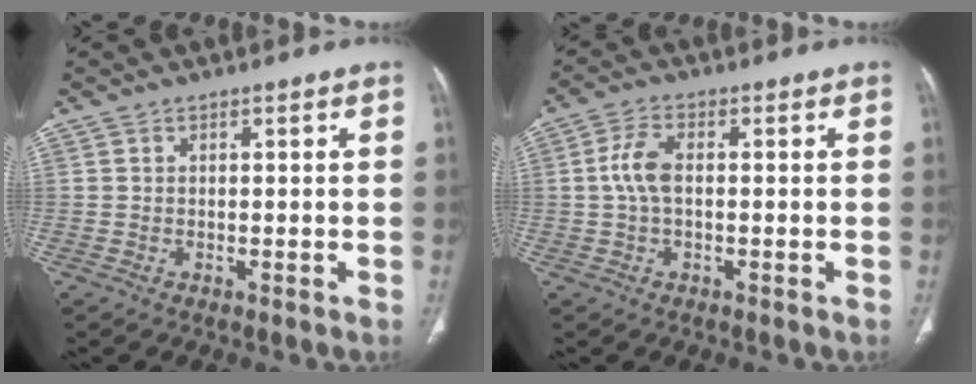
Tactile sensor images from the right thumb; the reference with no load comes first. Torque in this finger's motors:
{"motor_torque": [0.01, 0.01, 0.50, -0.39, 0.02]}